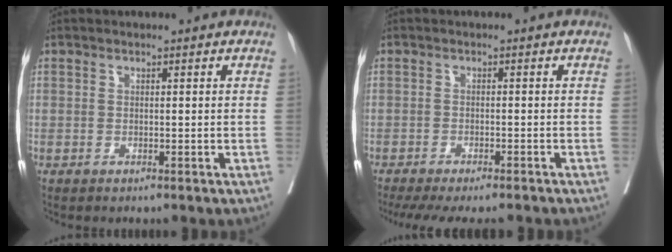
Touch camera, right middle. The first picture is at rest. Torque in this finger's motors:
{"motor_torque": [0.93, -0.82, 0.19, 0.07]}